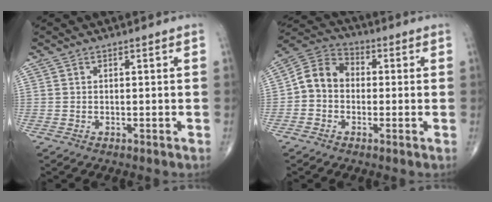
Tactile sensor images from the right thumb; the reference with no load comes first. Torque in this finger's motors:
{"motor_torque": [-0.11, 0.19, 0.43, -0.43, 0.02]}